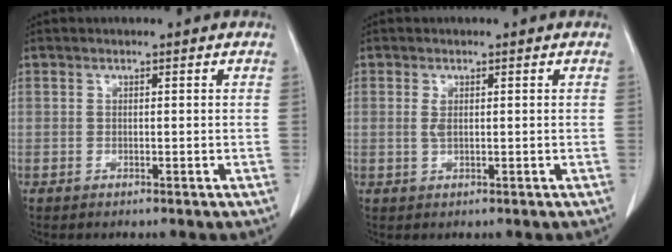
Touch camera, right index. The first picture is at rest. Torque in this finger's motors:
{"motor_torque": [0.04, 0.04, 0.06, 0.03]}